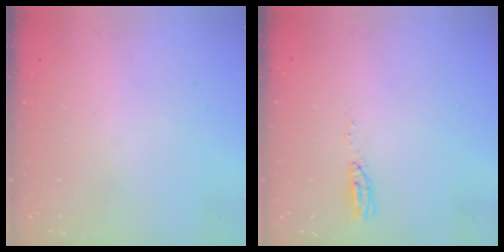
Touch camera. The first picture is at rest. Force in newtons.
{"total": 3.6, "press": 3.2, "slide": 1.5}